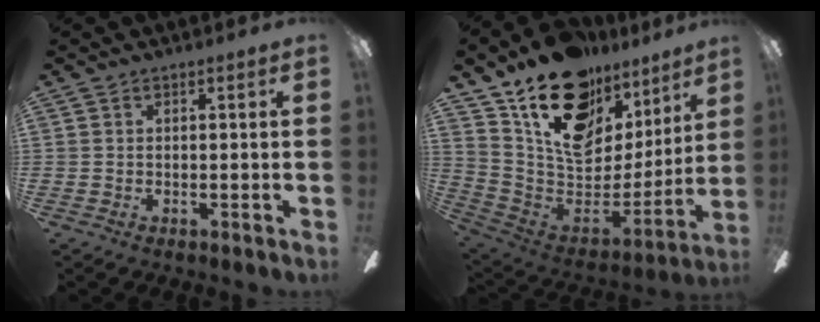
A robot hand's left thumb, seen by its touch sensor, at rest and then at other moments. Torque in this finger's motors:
{"motor_torque": [2.20, 2.21, 1.35, -1.42, 0.59]}